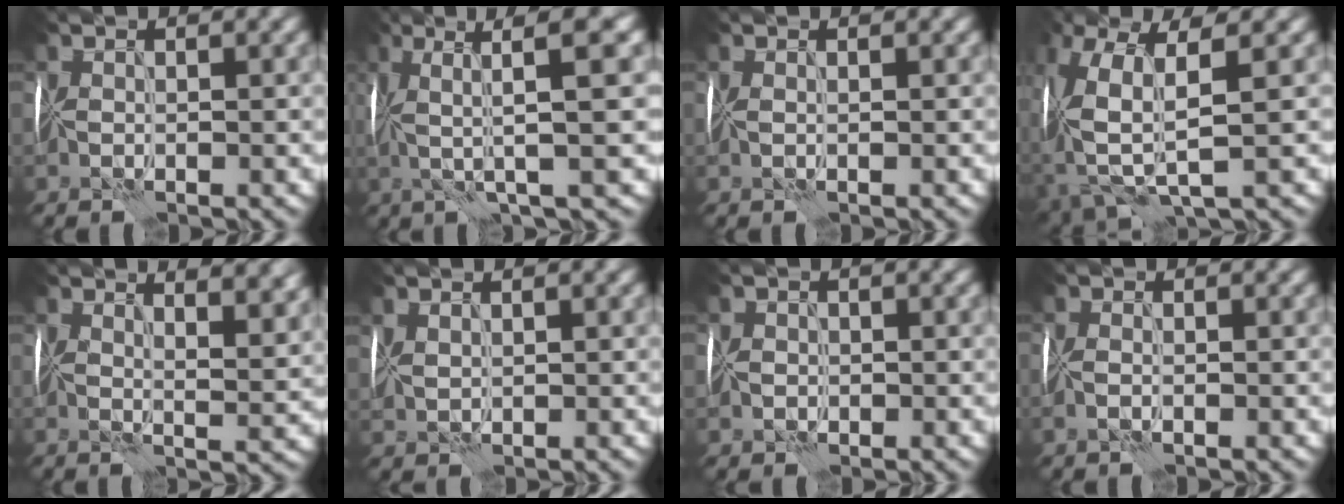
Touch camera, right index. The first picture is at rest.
{"total": 7.0, "force": [1.6, 0.7, 6.8], "torque": [-0.117, 0.020, 0.028]}
{"total": 0.7, "force": [0.4, 0.2, 0.5], "torque": [-0.011, 0.001, 0.009]}
{"total": 8.0, "force": [0.1, 3.3, 7.3], "torque": [-0.175, -0.007, 0.000]}
{"total": 8.2, "force": [5.0, 3.1, 5.7], "torque": [-0.039, 0.031, 0.048]}
{"total": 1.4, "force": [1.0, 0.7, 0.7], "torque": [-0.023, 0.006, 0.023]}
{"total": 1.4, "force": [-0.5, 1.3, 0.3], "torque": [0.000, -0.003, -0.012]}
{"total": 1.0, "force": [-0.7, 0.2, 0.7], "torque": [-0.022, -0.002, -0.018]}